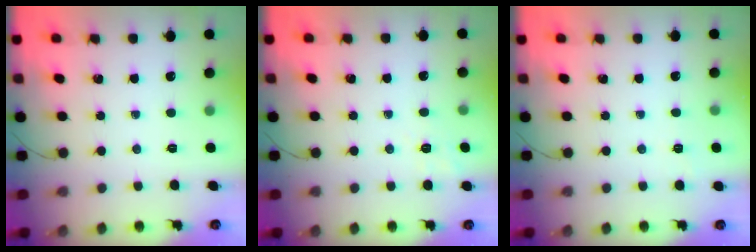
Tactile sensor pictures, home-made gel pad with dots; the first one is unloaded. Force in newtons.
{"total": 2.1, "press": 0.6, "slide": 2.0}
{"total": 3.6, "press": 3.3, "slide": 1.3}